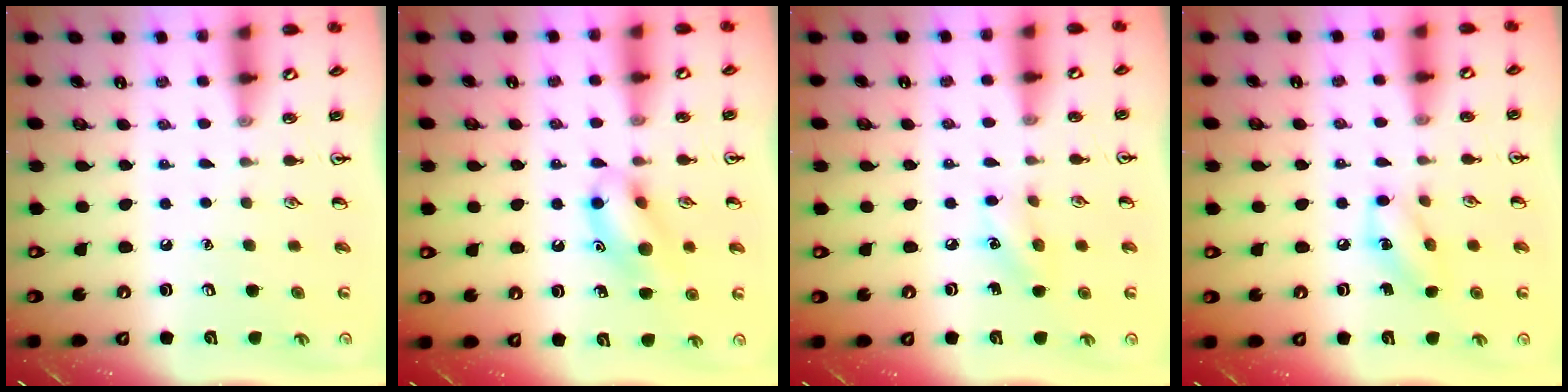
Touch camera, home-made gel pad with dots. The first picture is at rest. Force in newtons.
{"total": 12.4, "press": 12.4, "slide": 0.8}
{"total": 6.6, "press": 6.3, "slide": 1.9}
{"total": 7.2, "press": 7.2, "slide": 0.7}